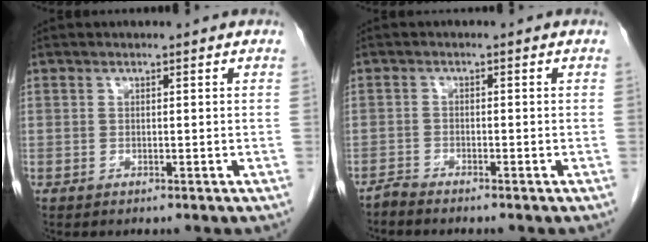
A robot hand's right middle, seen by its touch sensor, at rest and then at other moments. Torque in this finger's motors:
{"motor_torque": [0.11, 0.11, -0.02, -0.01]}